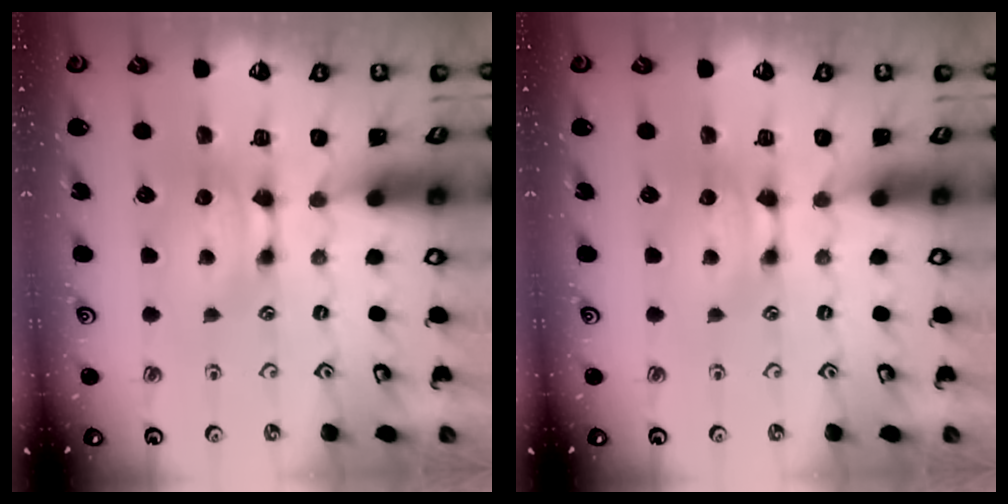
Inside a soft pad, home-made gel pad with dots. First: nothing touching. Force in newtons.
{"total": 0.0}